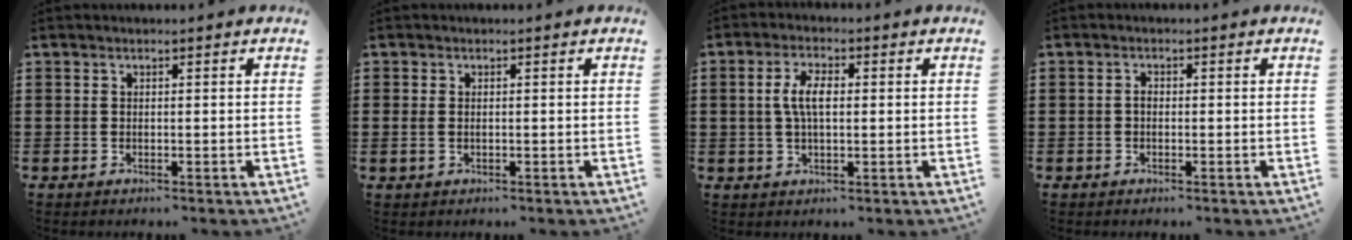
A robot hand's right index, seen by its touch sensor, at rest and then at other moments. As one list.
[{"total": 1.2, "force": [0.0, 0.7, 1.0], "torque": [-0.030, 0.000, -0.004]}, {"total": 5.1, "force": [0.4, 2.2, 4.5], "torque": [-0.105, 0.004, 0.000]}, {"total": 1.2, "force": [-0.3, 0.7, 1.0], "torque": [-0.019, 0.001, -0.006]}]